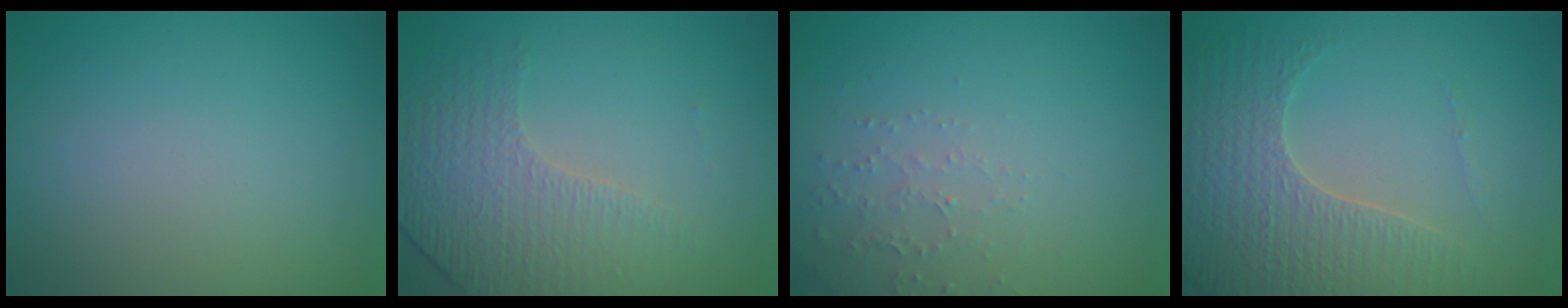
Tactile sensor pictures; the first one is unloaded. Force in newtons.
{"total": 4.4, "press": 3.1, "slide": 3.2}
{"total": 1.5, "press": 1.5, "slide": 0.5}
{"total": 4.3, "press": 4.0, "slide": 1.5}